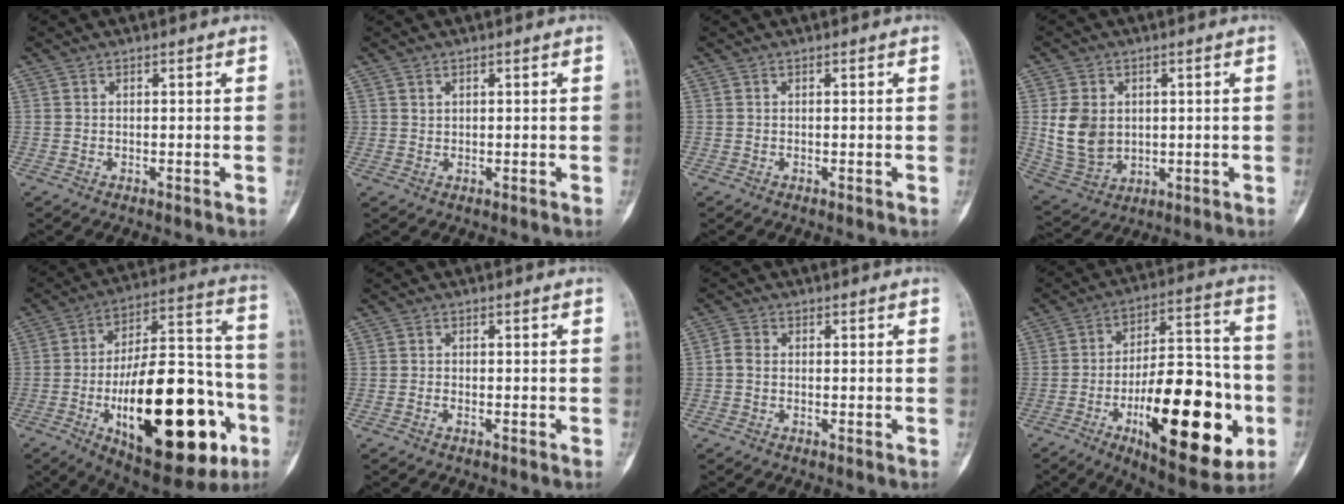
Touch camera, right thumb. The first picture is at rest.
{"total": 0.8, "force": [0.6, 0.4, 0.2], "torque": [0.002, -0.005, 0.011]}
{"total": 0.0}
{"total": 10.1, "force": [1.3, 7.9, 6.2], "torque": [-0.101, -0.008, 0.045]}
{"total": 32.9, "force": [-10.8, 13.9, 27.8], "torque": [-0.404, 0.040, -0.150]}
{"total": 0.7, "force": [-0.4, 0.4, 0.4], "torque": [-0.005, 0.003, -0.008]}
{"total": 2.1, "force": [-0.1, 1.6, 1.4], "torque": [-0.027, 0.005, -0.007]}
{"total": 28.1, "force": [-9.0, 11.2, 24.2], "torque": [-0.346, 0.031, -0.125]}